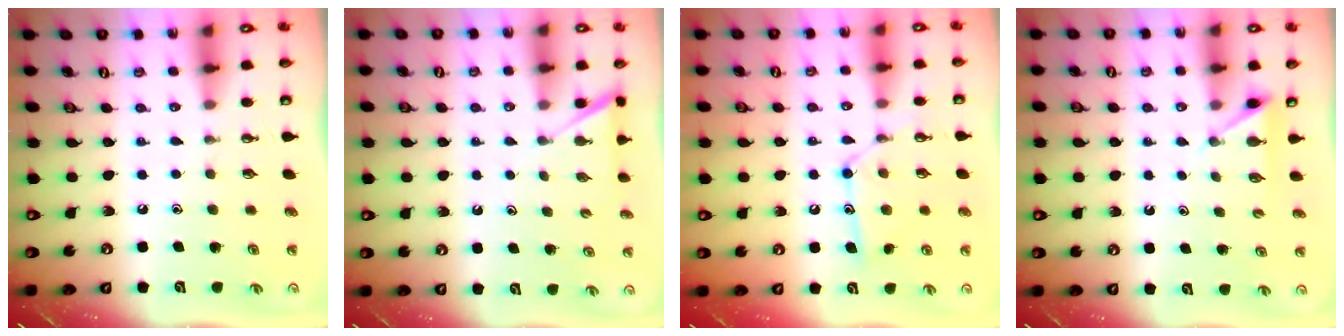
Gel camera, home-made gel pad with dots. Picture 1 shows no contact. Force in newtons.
{"total": 3.7, "press": 3.7, "slide": 0.4}
{"total": 12.9, "press": 12.9, "slide": 1.0}
{"total": 3.0, "press": 2.9, "slide": 0.4}